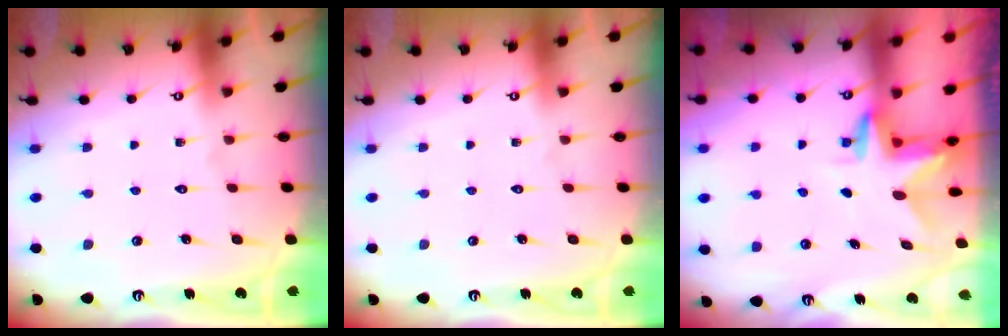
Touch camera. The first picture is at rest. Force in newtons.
{"total": 0.0}
{"total": 2.9, "press": 2.9, "slide": 0.2}